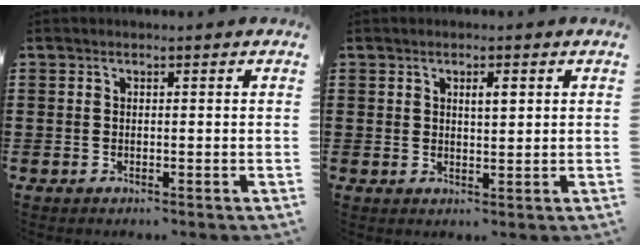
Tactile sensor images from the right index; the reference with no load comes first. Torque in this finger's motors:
{"motor_torque": [0.13, 0.11, 0.13, 0.01]}